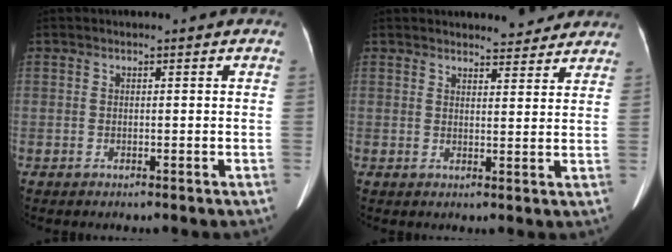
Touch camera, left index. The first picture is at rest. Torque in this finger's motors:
{"motor_torque": [0.61, -0.59, 0.11, 0.02]}